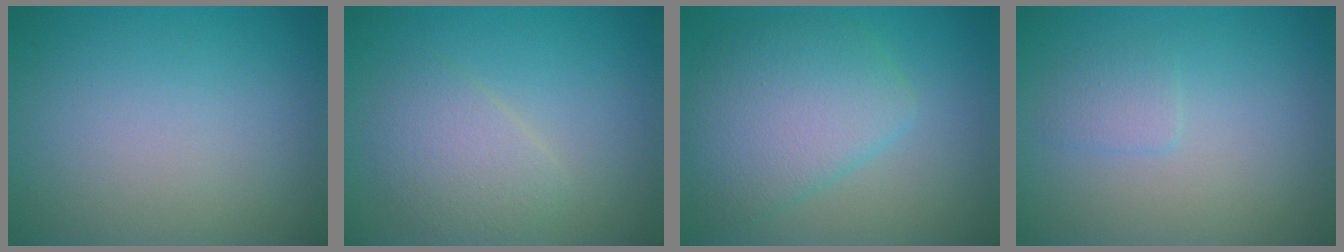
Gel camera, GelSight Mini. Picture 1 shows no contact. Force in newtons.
{"total": 2.8, "press": 2.8, "slide": 0.0}
{"total": 5.8, "press": 5.8, "slide": 0.1}
{"total": 1.2, "press": 1.2, "slide": 0.1}